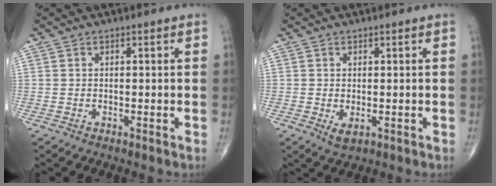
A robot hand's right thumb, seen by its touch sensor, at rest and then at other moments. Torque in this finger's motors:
{"motor_torque": [-0.24, 0.13, 0.17, 0.19, 0.09]}